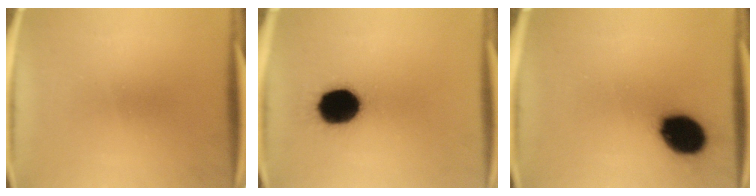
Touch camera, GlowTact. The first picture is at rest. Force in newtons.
{"total": 16.2}
{"total": 14.1}